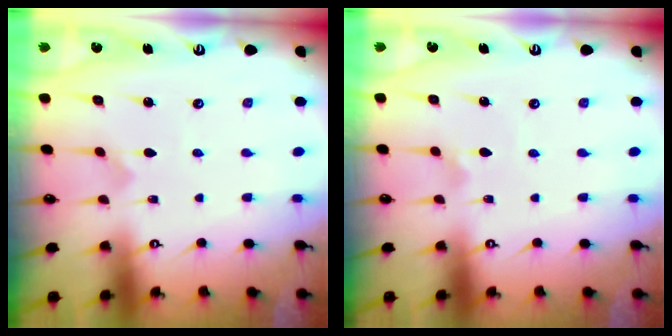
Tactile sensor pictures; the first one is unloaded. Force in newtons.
{"total": 2.4, "press": 2.4, "slide": 0.5}